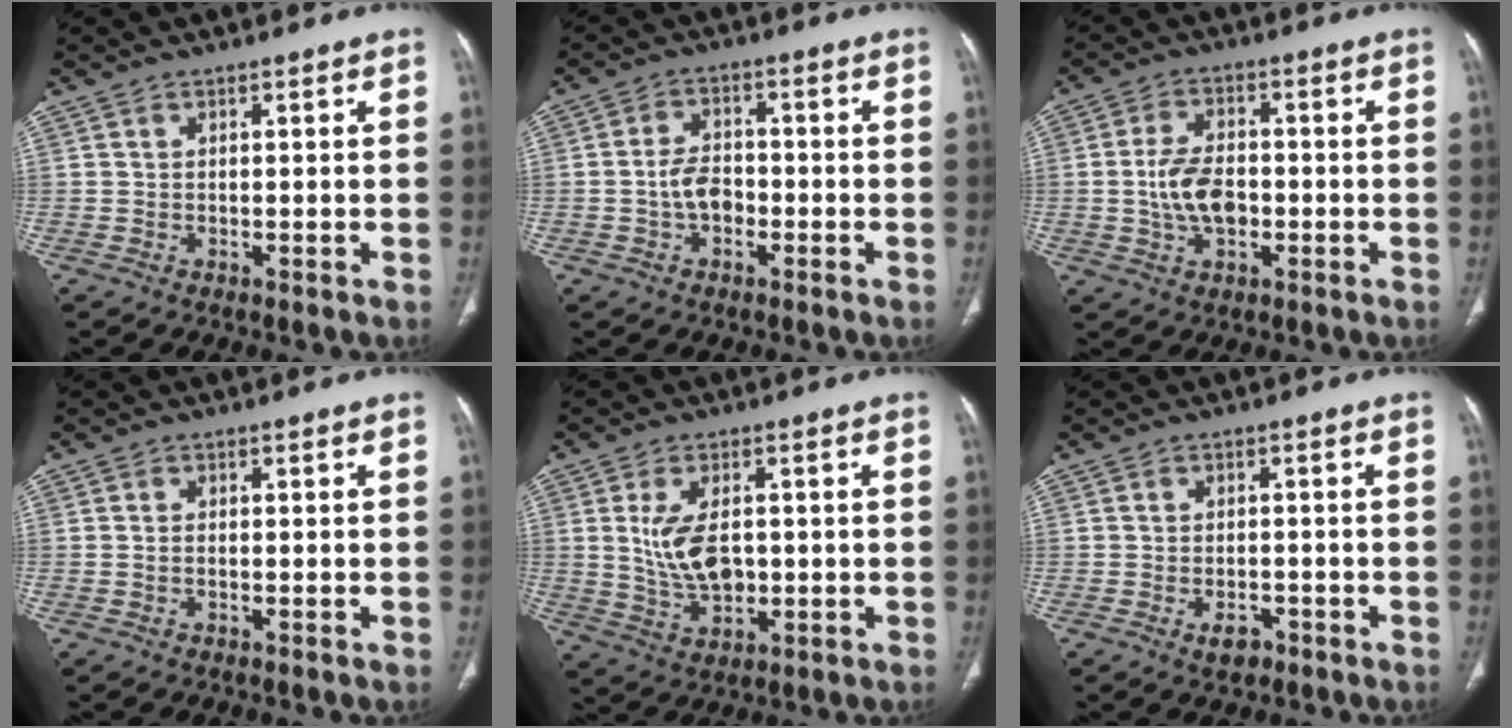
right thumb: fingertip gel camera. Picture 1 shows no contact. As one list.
[{"total": 5.0, "force": [-1.5, 3.3, 3.5], "torque": [-0.053, 0.021, -0.030]}, {"total": 8.0, "force": [-1.2, 4.8, 6.3], "torque": [-0.112, 0.011, -0.022]}, {"total": 0.6, "force": [-0.2, 0.3, 0.5], "torque": [-0.012, 0.000, -0.004]}, {"total": 8.5, "force": [0.6, 4.8, 7.0], "torque": [-0.128, -0.006, 0.021]}, {"total": 3.0, "force": [-1.7, 1.8, 1.8], "torque": [-0.024, 0.007, -0.021]}]